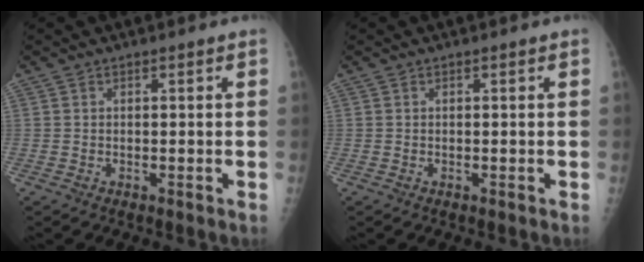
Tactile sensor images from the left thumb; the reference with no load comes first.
{"total": 0.0}